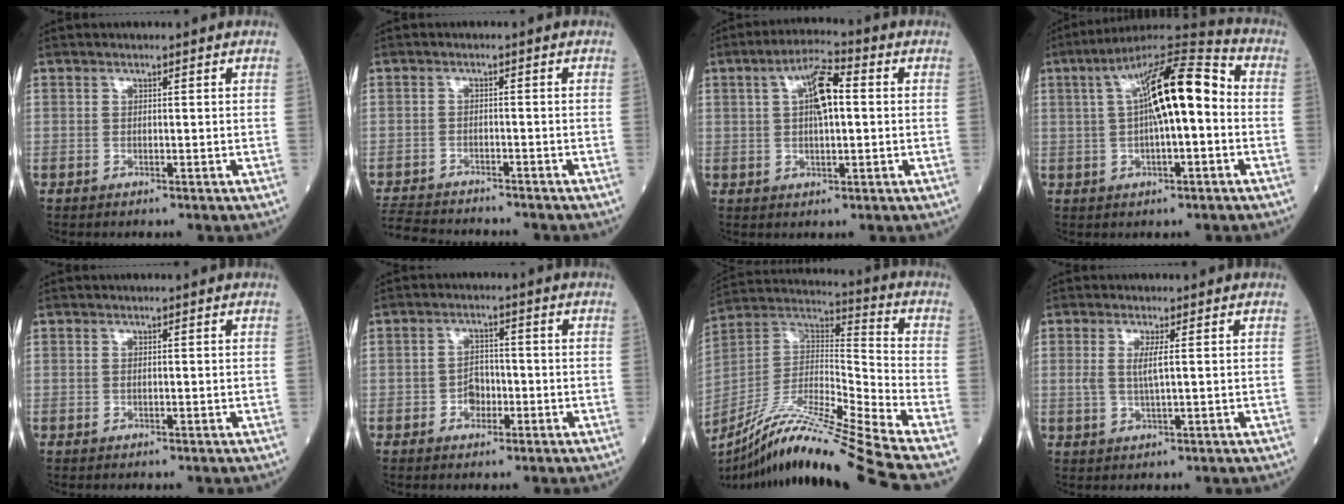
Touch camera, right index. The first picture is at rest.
{"total": 9.6, "force": [-9.1, 1.6, 2.7], "torque": [-0.054, -0.007, -0.144]}
{"total": 7.2, "force": [1.2, 1.8, 6.9], "torque": [-0.125, 0.017, 0.018]}
{"total": 14.0, "force": [1.2, 2.7, 13.7], "torque": [-0.234, 0.039, 0.013]}
{"total": 0.0}
{"total": 3.0, "force": [-1.2, 2.1, 1.8], "torque": [-0.025, 0.007, -0.022]}
{"total": 22.9, "force": [-19.1, -2.9, 12.3], "torque": [-0.237, -0.020, -0.347]}
{"total": 2.9, "force": [0.5, 0.1, 2.8], "torque": [-0.064, -0.002, 0.010]}